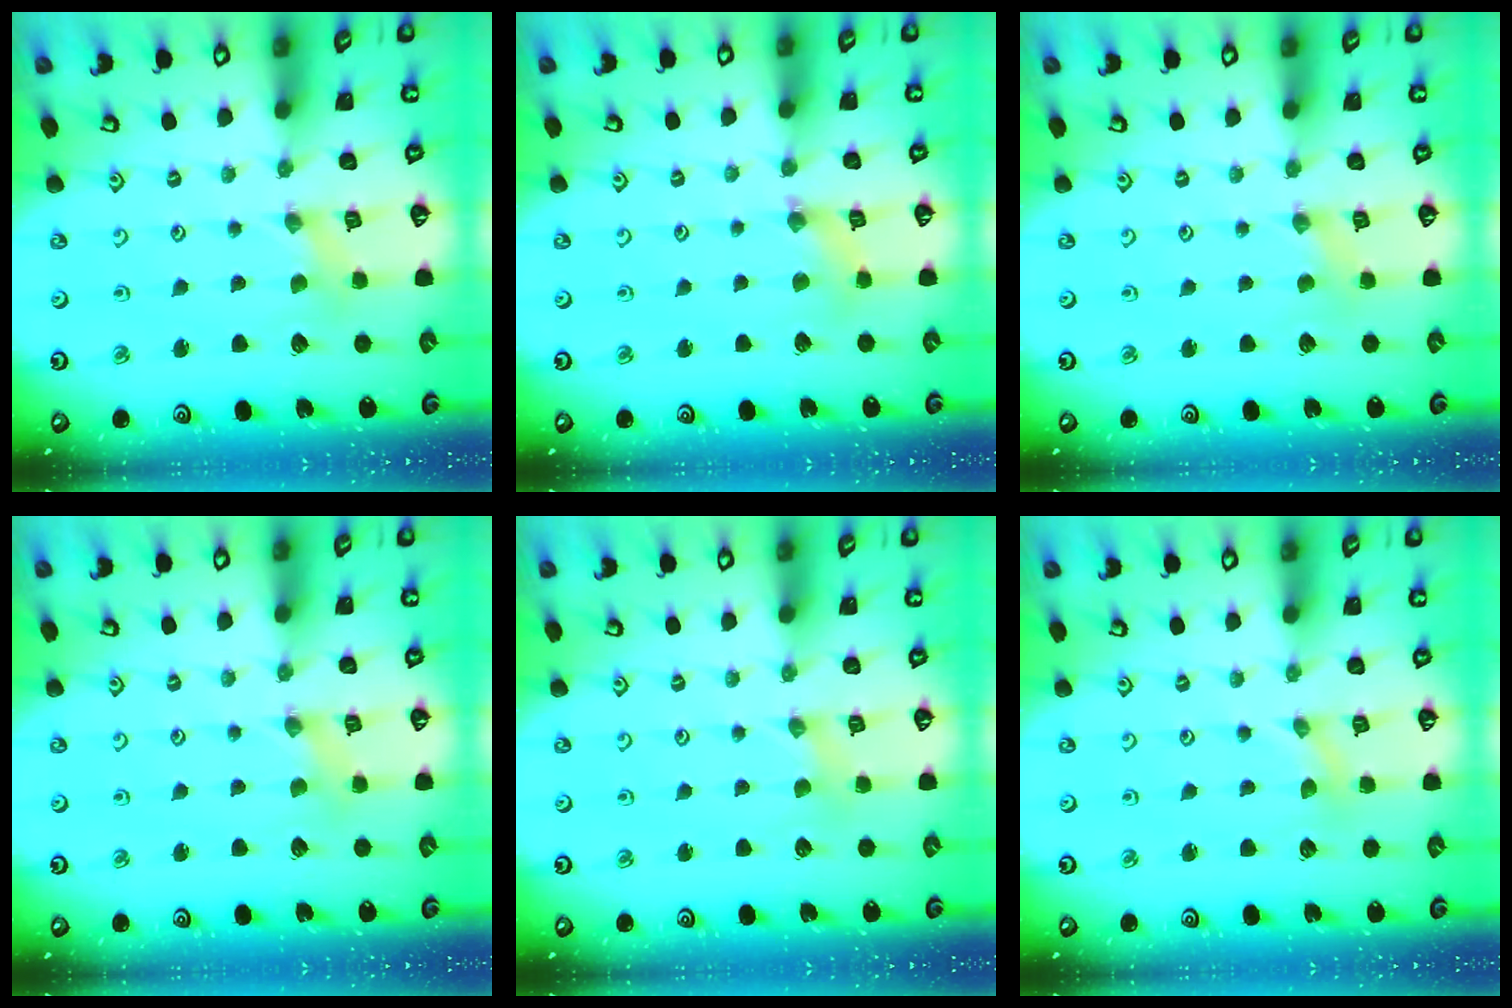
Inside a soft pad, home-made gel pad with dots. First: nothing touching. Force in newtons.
{"total": 2.4, "press": 2.4, "slide": 0.2}
{"total": 0.0}
{"total": 0.0}
{"total": 0.7, "press": 0.7, "slide": 0.1}
{"total": 0.0}